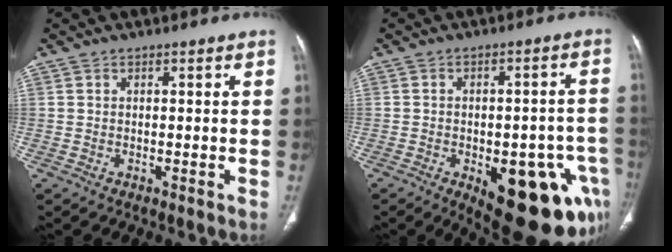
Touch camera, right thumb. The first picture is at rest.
{"total": 20.5, "force": [-8.3, 9.0, 16.4], "torque": [-0.141, 0.024, -0.090]}